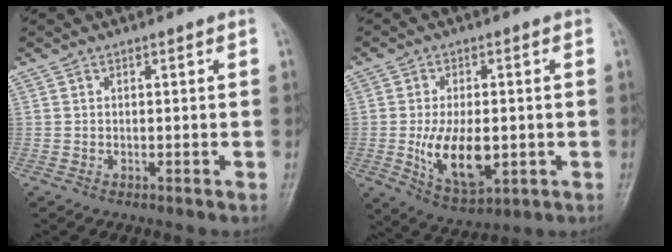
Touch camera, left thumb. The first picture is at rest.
{"total": 11.6, "force": [-1.6, 6.1, 9.7], "torque": [-0.160, -0.013, -0.014]}